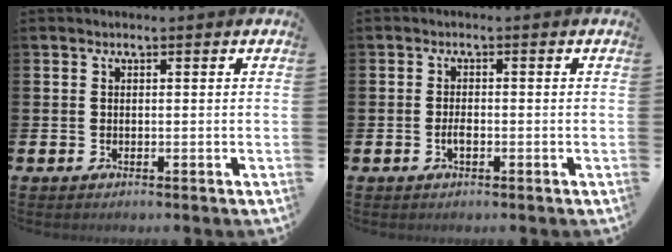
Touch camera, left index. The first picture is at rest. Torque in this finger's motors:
{"motor_torque": [0.22, -0.09, 0.00, 0.06]}